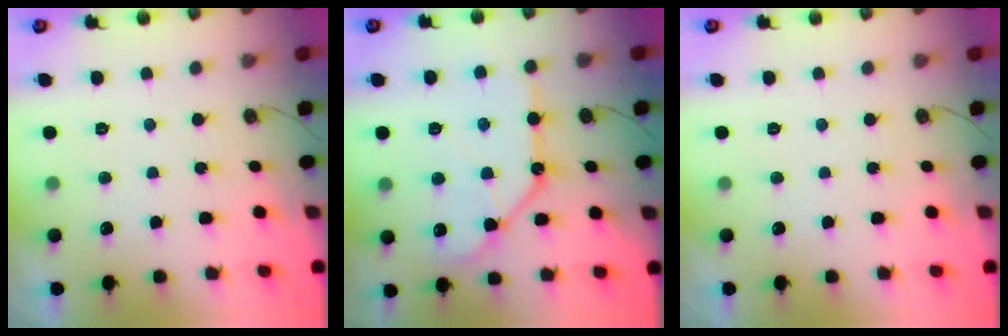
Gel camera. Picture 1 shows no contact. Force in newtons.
{"total": 14.5, "press": 14.4, "slide": 1.8}
{"total": 0.0}